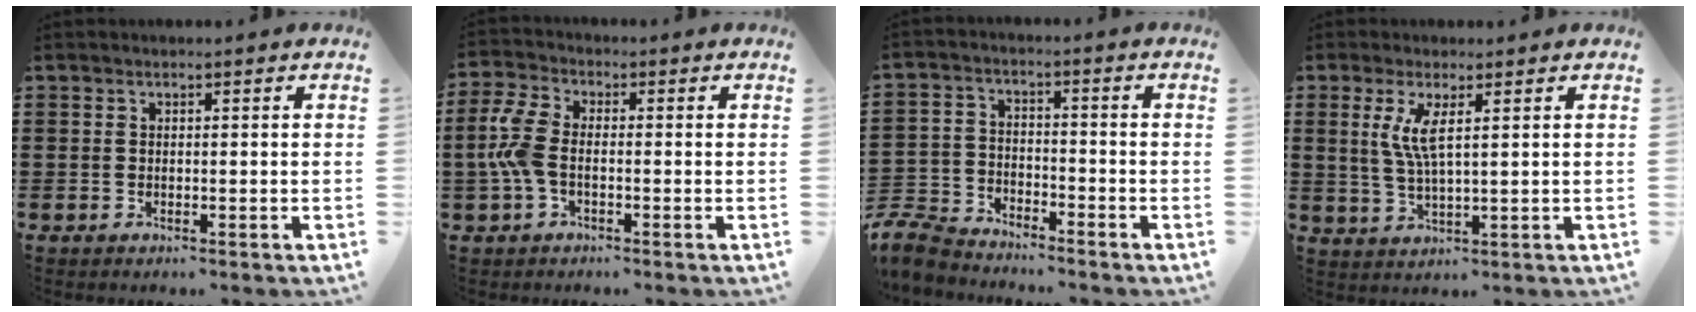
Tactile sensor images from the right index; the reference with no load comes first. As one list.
[{"total": 6.3, "force": [-0.7, 3.5, 5.2], "torque": [-0.139, -0.001, -0.023]}, {"total": 6.0, "force": [-5.8, 1.3, 0.8], "torque": [-0.046, 0.000, -0.123]}, {"total": 4.8, "force": [1.6, 0.9, 4.4], "torque": [-0.100, -0.004, 0.023]}]